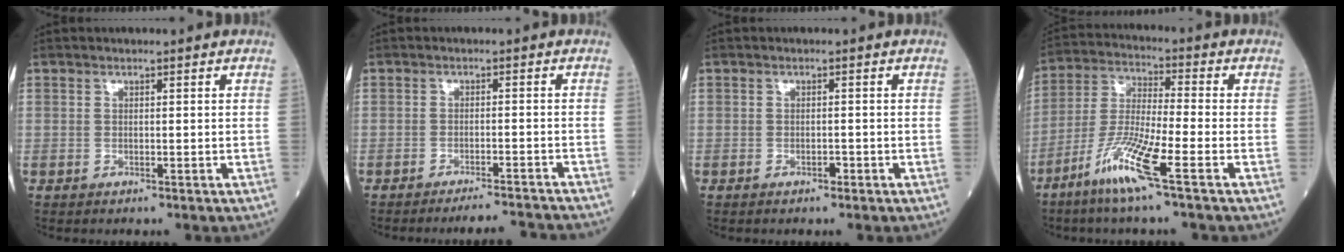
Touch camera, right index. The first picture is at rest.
{"total": 7.8, "force": [-7.7, -0.7, 1.5], "torque": [-0.012, -0.013, -0.098]}
{"total": 1.0, "force": [-0.6, 0.4, 0.6], "torque": [-0.008, 0.001, -0.008]}
{"total": 10.4, "force": [-5.6, -0.3, 8.7], "torque": [-0.178, -0.017, -0.117]}